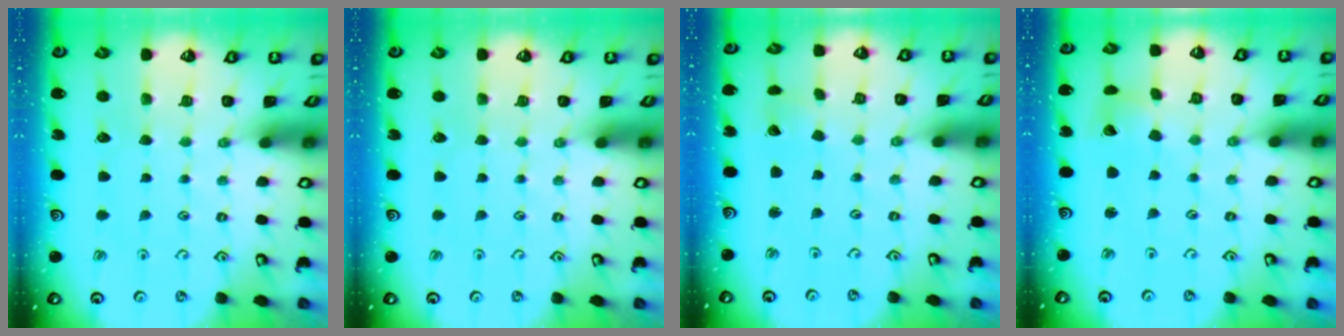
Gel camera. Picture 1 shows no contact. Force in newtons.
{"total": 0.0}
{"total": 2.0, "press": 2.0, "slide": 0.2}
{"total": 5.5, "press": 5.5, "slide": 0.7}